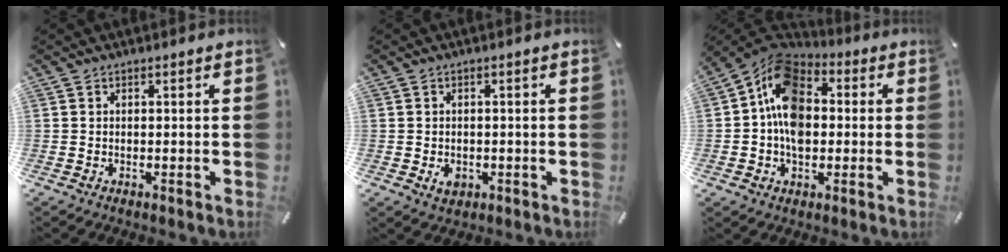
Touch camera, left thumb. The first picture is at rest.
{"total": 2.8, "force": [-0.8, 2.2, 1.6], "torque": [-0.034, 0.001, -0.015]}
{"total": 12.8, "force": [-0.1, 9.6, 8.3], "torque": [-0.158, 0.010, -0.007]}